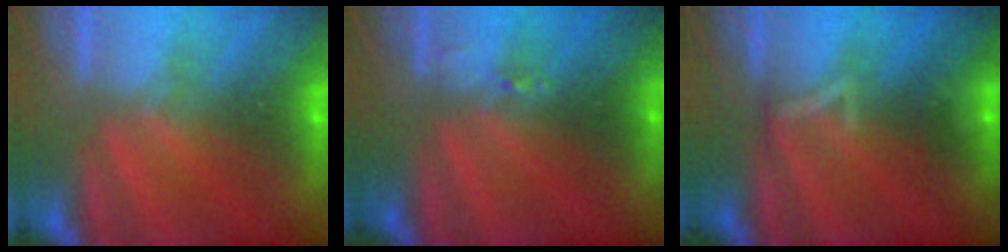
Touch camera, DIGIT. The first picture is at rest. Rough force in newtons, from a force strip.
{"total": 2.4}
{"total": 3.4}